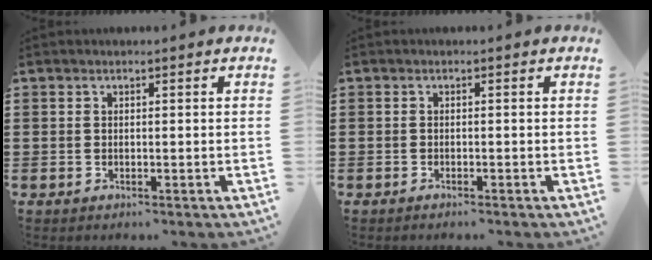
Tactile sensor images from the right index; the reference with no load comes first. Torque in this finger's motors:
{"motor_torque": [-0.11, 0.00, 0.05, -0.01]}